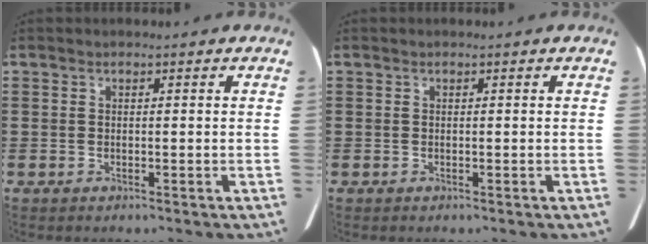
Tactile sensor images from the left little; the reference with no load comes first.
{"total": 0.0}